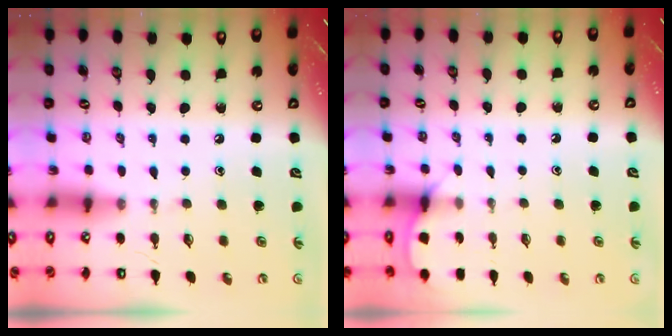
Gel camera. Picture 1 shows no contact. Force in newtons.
{"total": 5.6, "press": 5.5, "slide": 0.6}